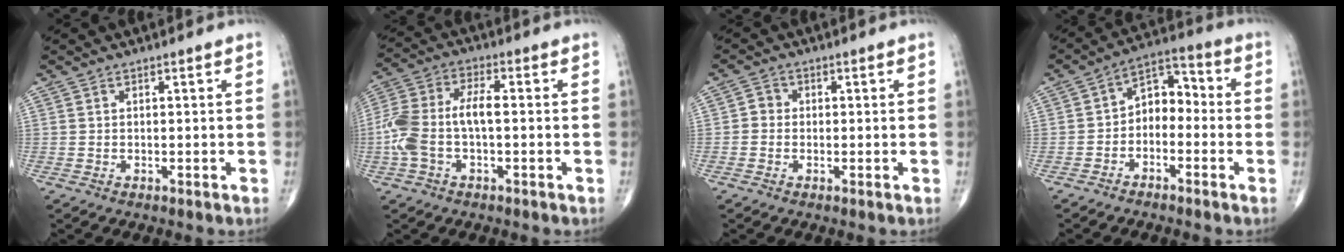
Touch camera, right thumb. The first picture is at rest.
{"total": 10.5, "force": [-1.3, 5.1, 9.1], "torque": [-0.218, 0.033, -0.027]}
{"total": 2.1, "force": [-0.3, 1.9, 0.8], "torque": [0.000, 0.007, -0.011]}
{"total": 7.4, "force": [-1.8, 5.1, 5.0], "torque": [-0.053, 0.043, -0.048]}